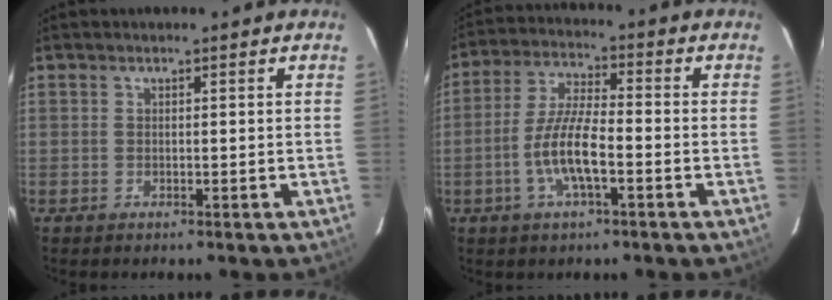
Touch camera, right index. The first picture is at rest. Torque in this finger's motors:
{"motor_torque": [1.61, -0.53, 0.83, 0.21]}